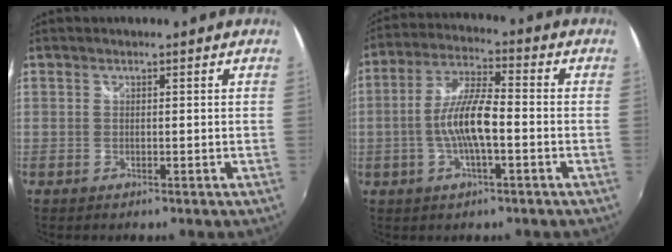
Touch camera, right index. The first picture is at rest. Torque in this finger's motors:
{"motor_torque": [1.48, -0.39, 0.83, 0.20]}